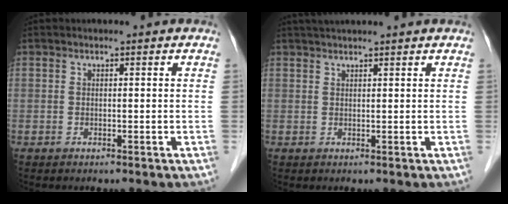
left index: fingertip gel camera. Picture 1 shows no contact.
{"total": 4.8, "force": [4.3, -0.6, 2.1], "torque": [-0.025, 0.031, 0.062]}